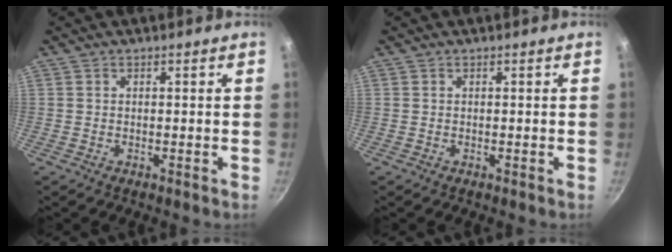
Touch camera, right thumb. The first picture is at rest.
{"total": 0.0}